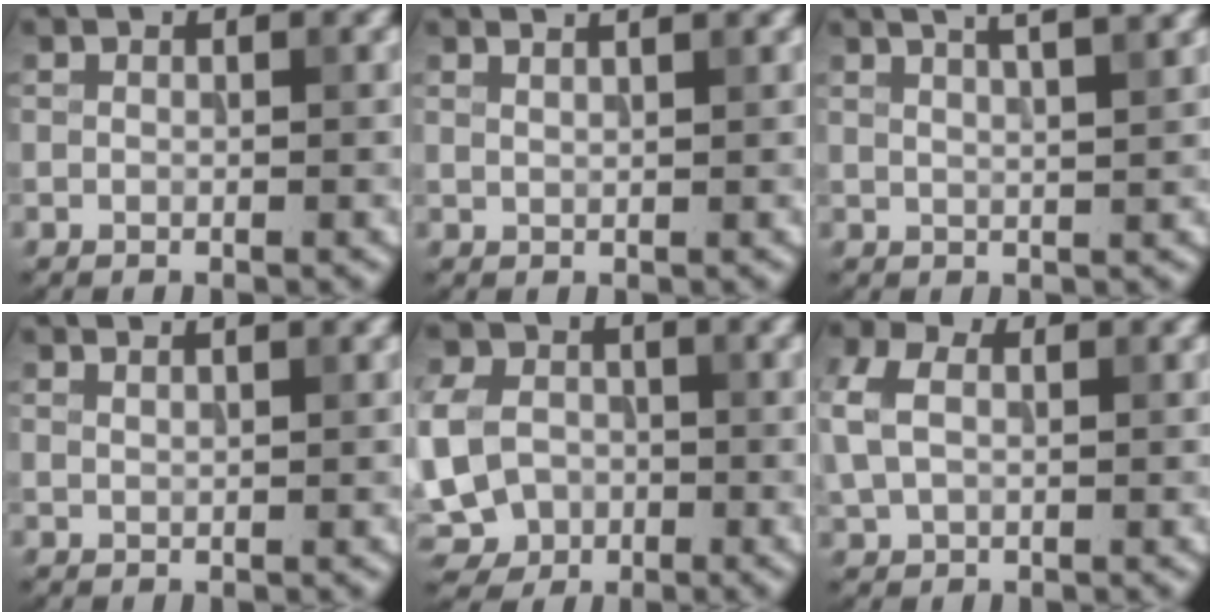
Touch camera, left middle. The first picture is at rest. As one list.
[{"total": 3.0, "force": [2.2, 1.1, 1.7], "torque": [-0.002, 0.014, 0.002]}, {"total": 6.6, "force": [4.2, 2.4, 4.4], "torque": [-0.030, 0.043, 0.032]}, {"total": 2.2, "force": [1.8, 0.8, 1.1], "torque": [0.001, 0.005, 0.006]}, {"total": 8.8, "force": [-1.7, 7.4, 4.6], "torque": [-0.109, -0.009, -0.055]}, {"total": 4.7, "force": [1.0, 3.3, 3.2], "torque": [-0.093, 0.013, 0.020]}]